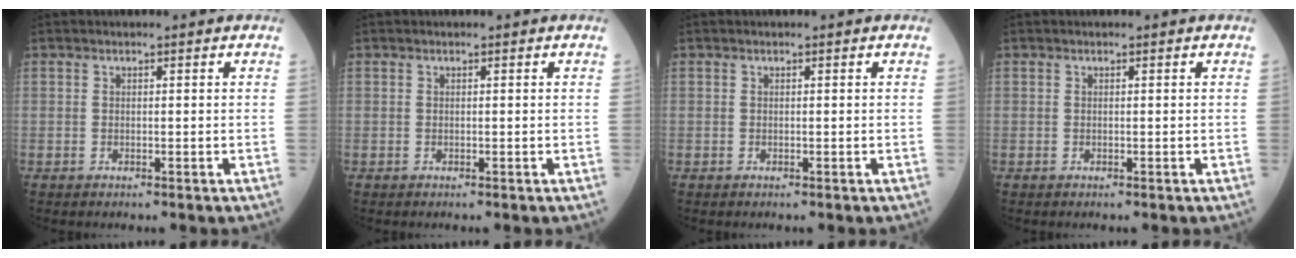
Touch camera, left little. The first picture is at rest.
{"total": 0.0}
{"total": 0.0}
{"total": 0.0}